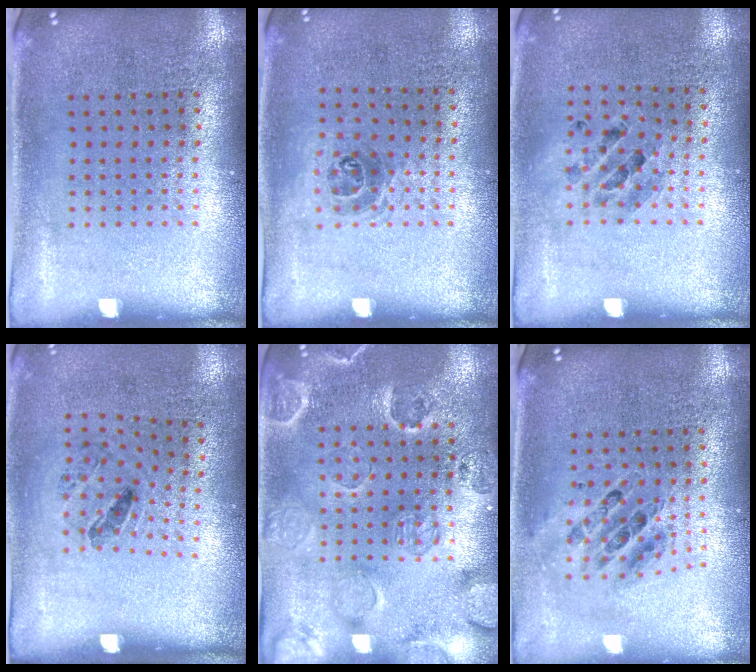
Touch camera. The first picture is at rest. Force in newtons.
{"total": 1.0, "press": 0.7, "slide": 0.6}
{"total": 0.8, "press": 0.8, "slide": 0.0}
{"total": 1.3, "press": 0.7, "slide": 1.1}
{"total": 2.4, "press": 2.1, "slide": 1.1}
{"total": 0.6, "press": 0.6, "slide": 0.1}